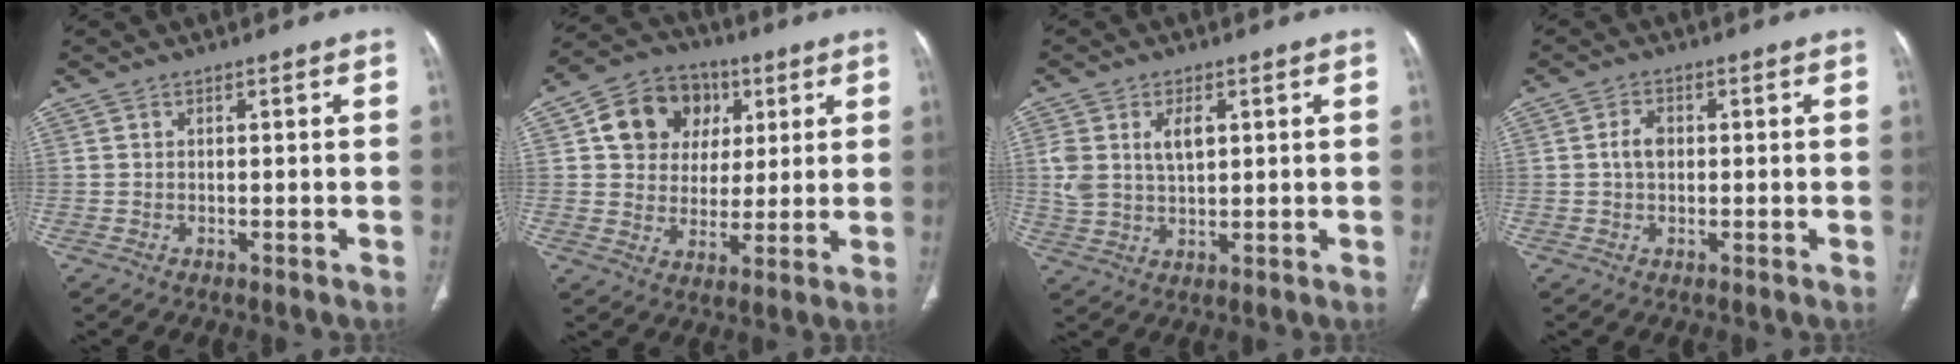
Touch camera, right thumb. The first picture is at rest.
{"total": 13.8, "force": [4.6, 11.6, 6.0], "torque": [-0.066, 0.003, 0.077]}
{"total": 7.2, "force": [2.1, 4.1, 5.5], "torque": [-0.103, -0.003, 0.047]}
{"total": 3.2, "force": [0.2, 2.2, 2.3], "torque": [-0.043, 0.007, 0.000]}